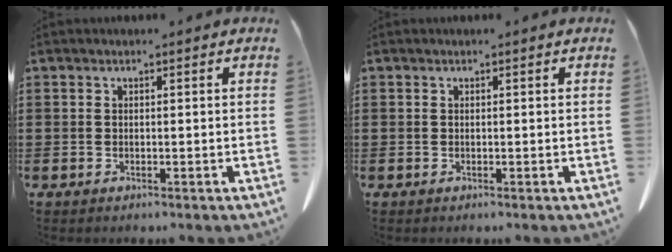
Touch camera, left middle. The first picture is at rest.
{"total": 0.0}